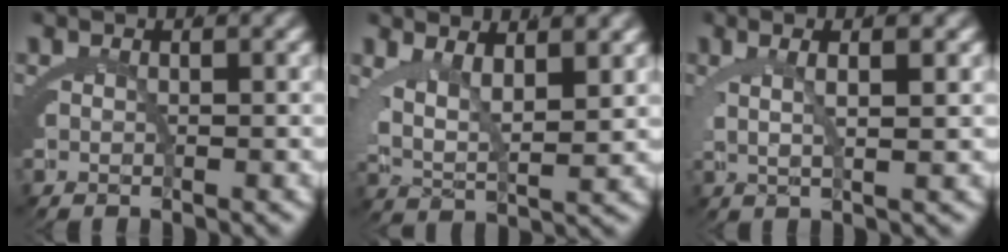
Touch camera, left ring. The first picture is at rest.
{"total": 5.7, "force": [0.9, 4.1, 3.8], "torque": [-0.083, -0.008, 0.007]}
{"total": 4.3, "force": [1.1, 2.1, 3.5], "torque": [-0.050, 0.016, 0.008]}